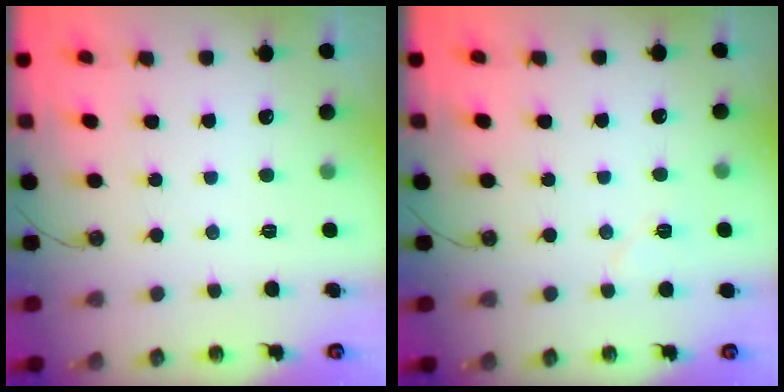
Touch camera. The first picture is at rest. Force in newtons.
{"total": 5.0, "press": 5.0, "slide": 0.4}